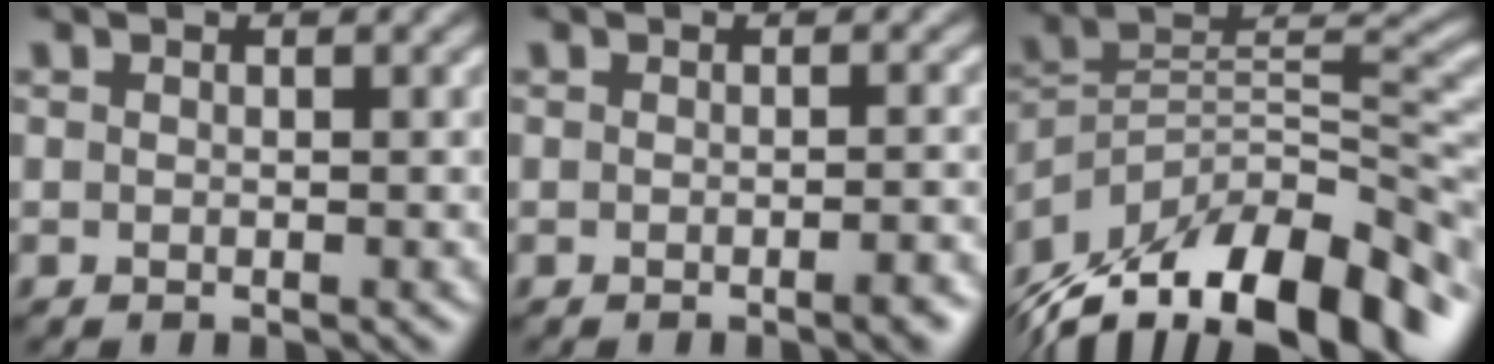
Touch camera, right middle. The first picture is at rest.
{"total": 2.5, "force": [-1.4, 0.5, 2.0], "torque": [-0.022, 0.008, -0.020]}
{"total": 14.2, "force": [-10.1, 6.1, 7.8], "torque": [-0.158, 0.024, -0.171]}